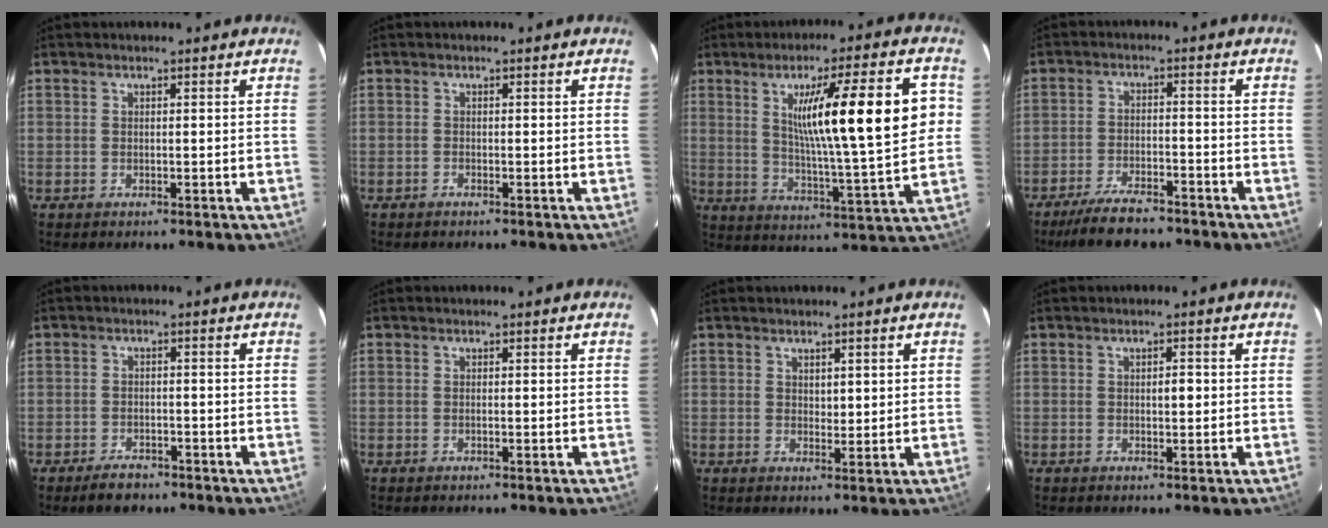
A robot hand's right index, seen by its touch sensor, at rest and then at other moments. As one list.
[{"total": 0.0}, {"total": 18.7, "force": [4.2, 1.1, 18.2], "torque": [-0.272, 0.005, 0.061]}, {"total": 8.7, "force": [-7.4, 2.4, 4.0], "torque": [-0.072, -0.016, -0.127]}, {"total": 3.8, "force": [-2.8, 2.0, 1.6], "torque": [-0.031, 0.000, -0.041]}, {"total": 0.0}, {"total": 2.0, "force": [0.9, 1.1, 1.4], "torque": [-0.020, -0.001, 0.017]}, {"total": 1.5, "force": [0.1, 0.6, 1.4], "torque": [-0.020, 0.002, 0.001]}]